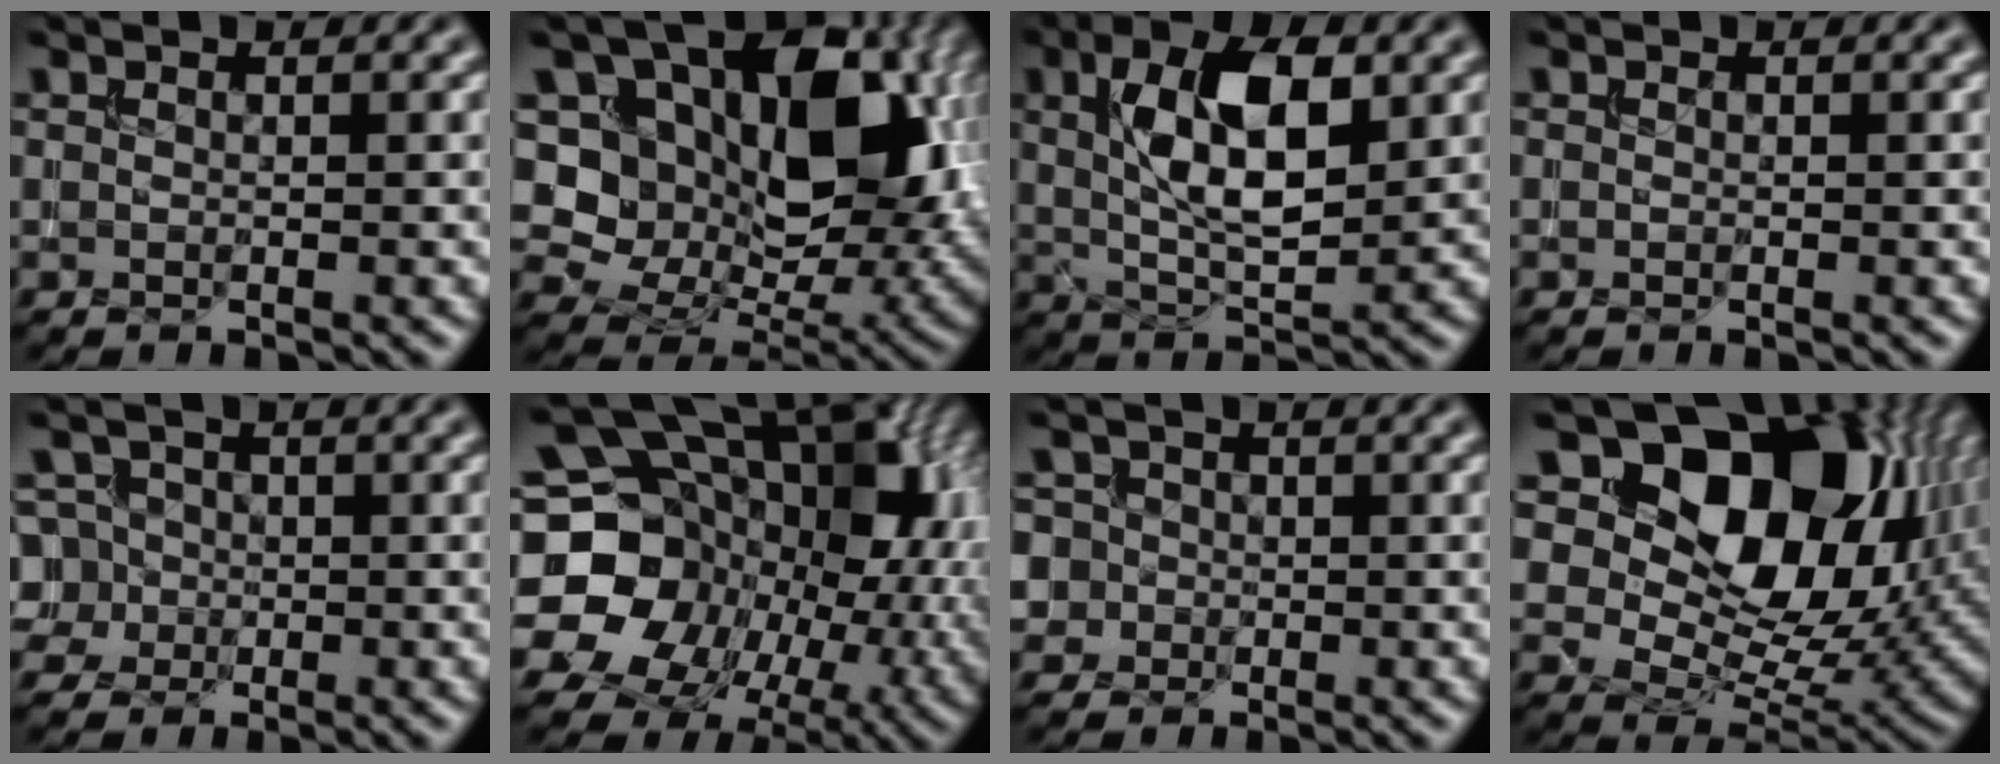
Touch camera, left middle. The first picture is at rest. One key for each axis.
{"total": 16.3, "fx": 3.7, "fy": 11.0, "fz": 11.4, "tx": -0.181, "ty": 0.012, "tz": 0.075}
{"total": 8.7, "fx": 1.9, "fy": 3.9, "fz": 7.5, "tx": -0.130, "ty": 0.003, "tz": 0.034}
{"total": 0.0}
{"total": 5.1, "fx": -0.8, "fy": 4.7, "fz": 1.7, "tx": -0.028, "ty": 0.026, "tz": -0.038}
{"total": 22.6, "fx": -0.4, "fy": 18.7, "fz": 12.7, "tx": -0.235, "ty": 0.004, "tz": -0.032}
{"total": 5.4, "fx": 0.3, "fy": 5.1, "fz": 1.8, "tx": -0.038, "ty": 0.035, "tz": -0.022}
{"total": 17.4, "fx": 7.6, "fy": 10.9, "fz": 11.3, "tx": -0.183, "ty": 0.021, "tz": 0.124}